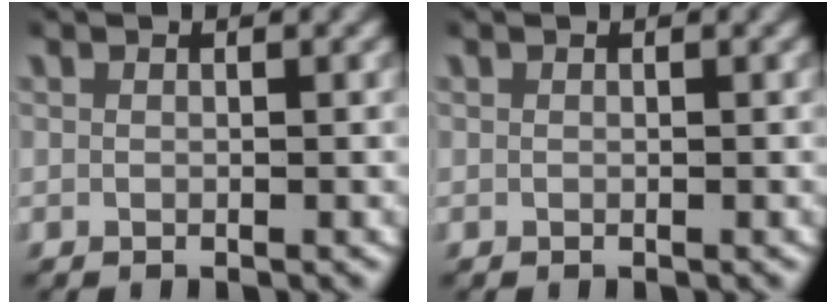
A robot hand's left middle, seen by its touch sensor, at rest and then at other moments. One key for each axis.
{"total": 0.0}